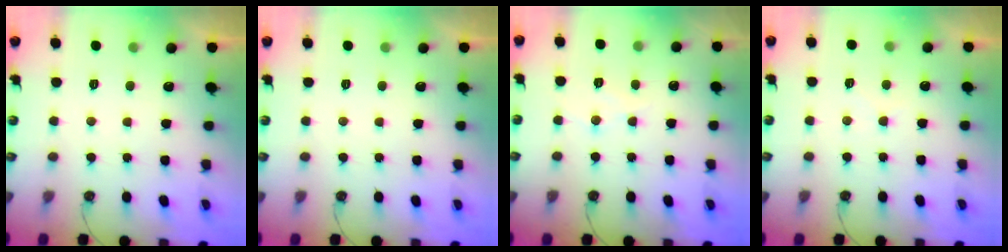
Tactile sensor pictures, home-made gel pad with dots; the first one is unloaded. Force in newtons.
{"total": 0.0}
{"total": 7.6, "press": 7.5, "slide": 0.8}
{"total": 4.7, "press": 4.7, "slide": 0.6}